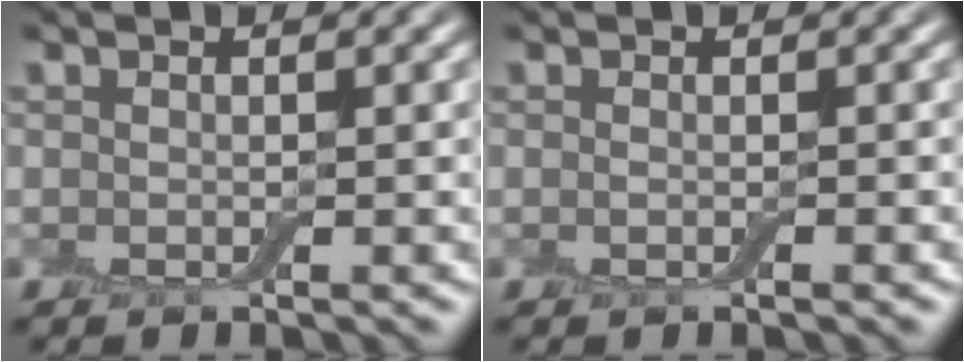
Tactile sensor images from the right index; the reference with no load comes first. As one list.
[{"total": 0.6, "force": [-0.1, 0.0, 0.6], "torque": [-0.013, -0.004, -0.004]}]